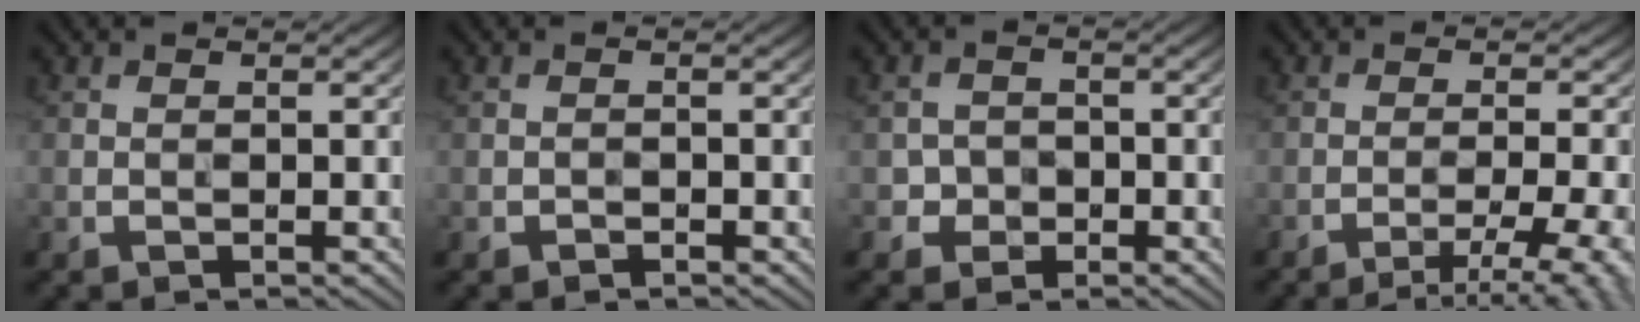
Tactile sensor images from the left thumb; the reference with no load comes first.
{"total": 0.5, "force": [-0.5, 0.1, 0.1], "torque": [-0.002, 0.004, -0.009]}
{"total": 2.2, "force": [-0.9, 2.0, 0.4], "torque": [0.002, 0.005, -0.022]}
{"total": 6.4, "force": [-4.2, 1.0, 4.7], "torque": [-0.074, 0.008, -0.057]}